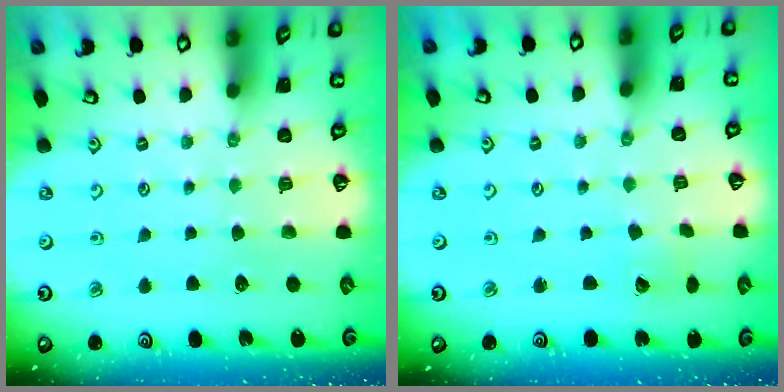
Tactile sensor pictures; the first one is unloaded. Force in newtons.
{"total": 2.5, "press": 2.4, "slide": 0.3}